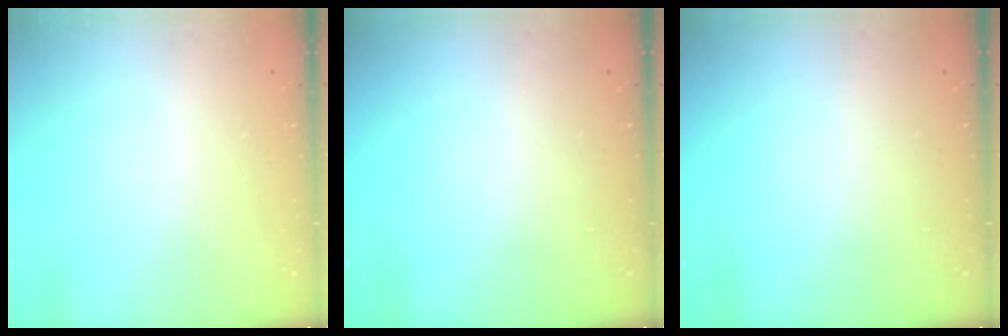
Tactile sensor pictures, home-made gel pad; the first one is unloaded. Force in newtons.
{"total": 0.0}
{"total": 0.0}